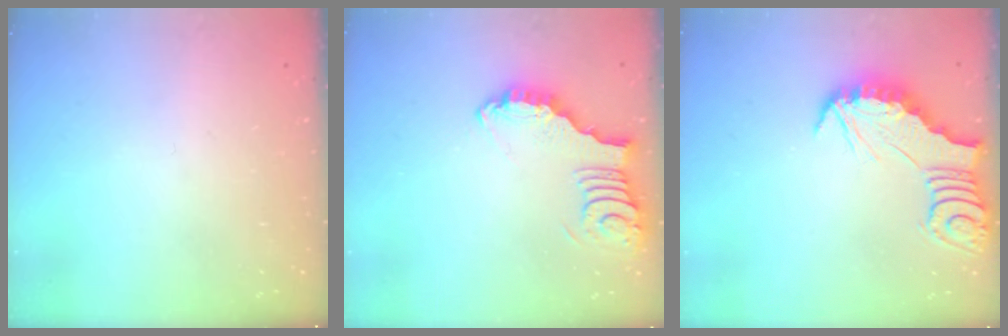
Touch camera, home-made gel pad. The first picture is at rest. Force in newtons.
{"total": 3.9, "press": 3.9, "slide": 0.3}
{"total": 2.8, "press": 2.8, "slide": 0.3}